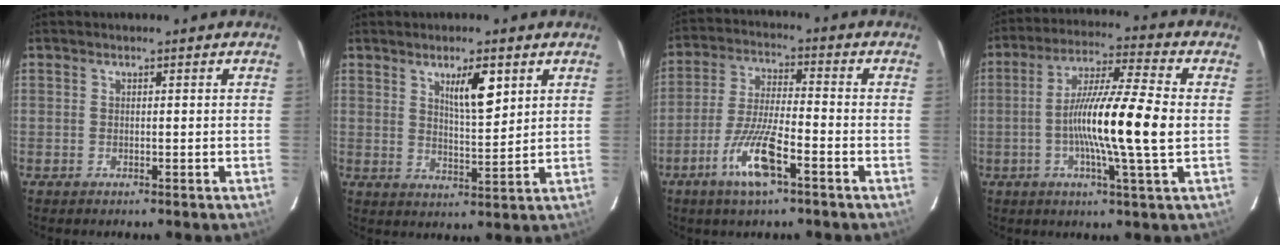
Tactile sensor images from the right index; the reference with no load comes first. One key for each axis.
{"total": 6.5, "fx": 3.1, "fy": 1.4, "fz": 5.5, "tx": -0.094, "ty": -0.003, "tz": 0.055}
{"total": 10.2, "fx": -5.2, "fy": 1.6, "fz": 8.6, "tx": -0.175, "ty": -0.011, "tz": -0.098}
{"total": 14.8, "fx": -1.4, "fy": -0.1, "fz": 14.8, "tx": -0.260, "ty": -0.001, "tz": -0.035}